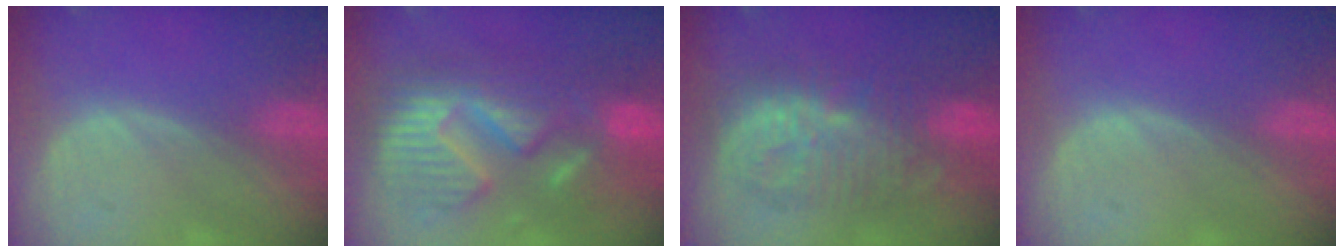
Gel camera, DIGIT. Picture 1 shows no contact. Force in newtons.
{"total": 13.1, "press": 13.0, "slide": 1.4}
{"total": 10.4, "press": 10.4, "slide": 0.4}
{"total": 0.0}